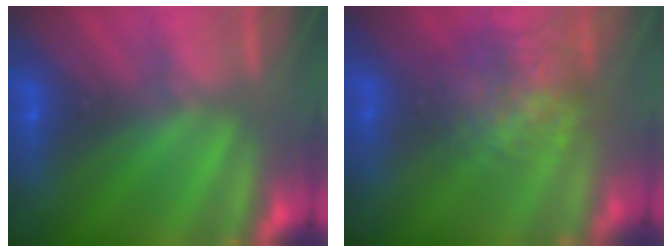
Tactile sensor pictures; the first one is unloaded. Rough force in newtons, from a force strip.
{"total": 7.7}